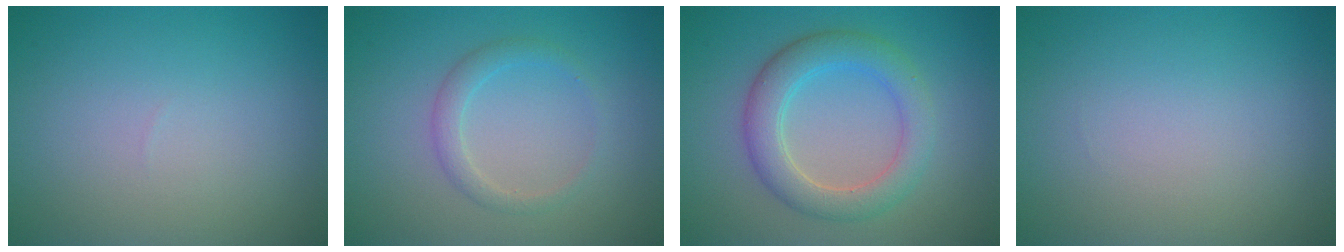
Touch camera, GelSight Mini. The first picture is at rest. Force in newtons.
{"total": 1.8, "press": 1.8, "slide": 0.0}
{"total": 4.6, "press": 4.5, "slide": 0.2}
{"total": 0.0}